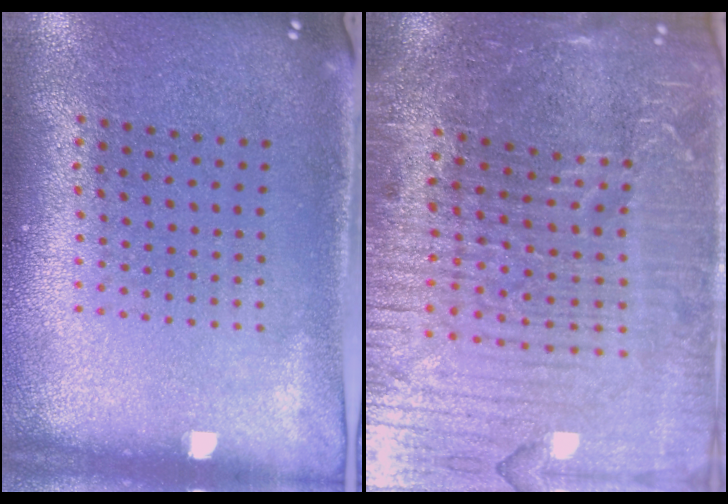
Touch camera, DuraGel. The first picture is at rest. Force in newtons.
{"total": 6.4, "press": 5.6, "slide": 3.0}